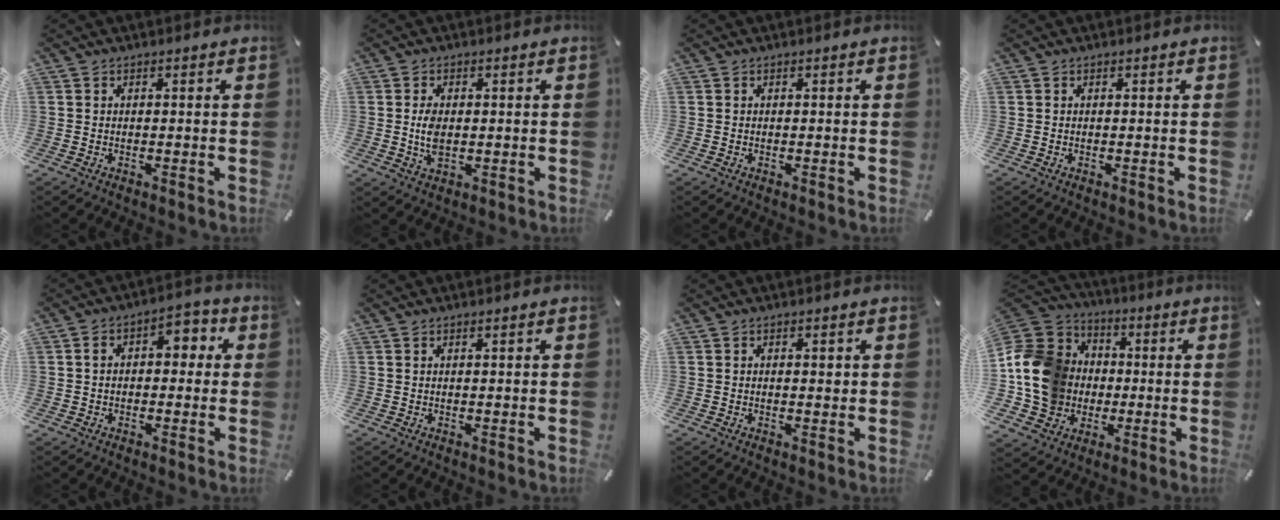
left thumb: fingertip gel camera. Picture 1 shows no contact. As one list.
[{"total": 4.5, "force": [0.0, 2.7, 3.5], "torque": [-0.093, -0.003, -0.005]}, {"total": 0.0}, {"total": 0.0}, {"total": 5.7, "force": [0.1, 4.2, 3.9], "torque": [-0.049, 0.007, -0.007]}, {"total": 0.6, "force": [0.3, -0.1, 0.5], "torque": [-0.007, -0.001, 0.006]}, {"total": 1.0, "force": [0.3, 0.5, 0.8], "torque": [-0.016, 0.002, 0.004]}, {"total": 16.6, "force": [-1.9, 15.0, 6.8], "torque": [-0.142, 0.022, -0.030]}]